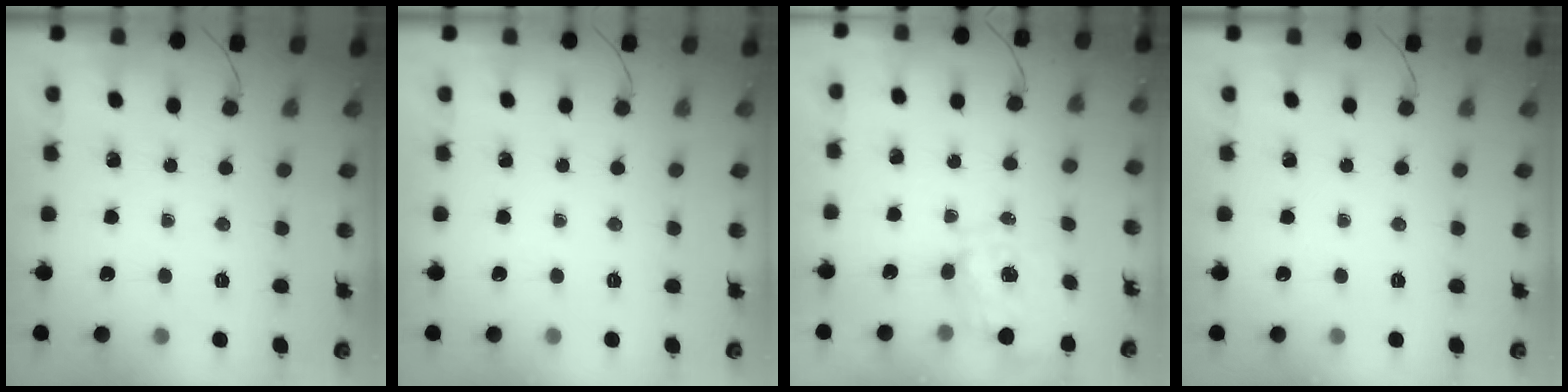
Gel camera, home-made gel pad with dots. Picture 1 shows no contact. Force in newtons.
{"total": 0.0}
{"total": 1.3, "press": 1.2, "slide": 0.5}
{"total": 0.0}